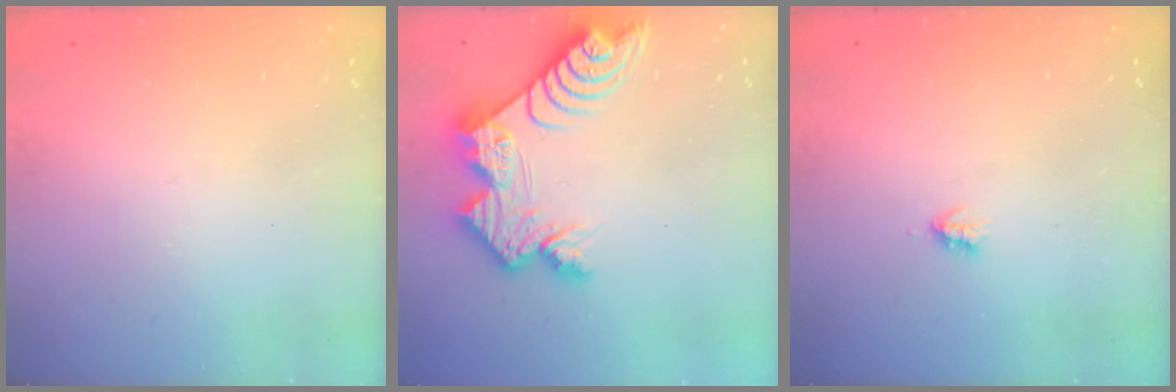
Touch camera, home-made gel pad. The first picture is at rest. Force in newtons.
{"total": 13.9, "press": 13.9, "slide": 1.0}
{"total": 1.9, "press": 1.8, "slide": 0.4}